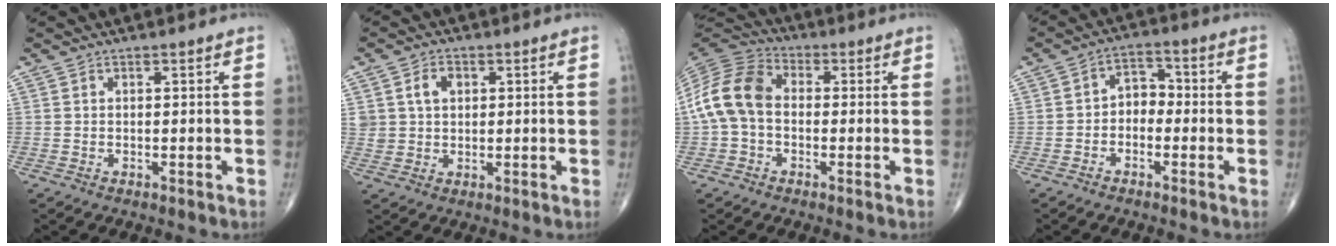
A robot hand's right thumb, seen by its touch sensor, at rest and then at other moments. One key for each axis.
{"total": 4.8, "fx": 1.4, "fy": 3.7, "fz": 2.7, "tx": -0.034, "ty": 0.000, "tz": 0.027}
{"total": 11.7, "fx": -0.6, "fy": 8.3, "fz": 8.2, "tx": -0.162, "ty": 0.032, "tz": -0.026}
{"total": 4.8, "fx": -1.3, "fy": 3.6, "fz": 2.9, "tx": -0.024, "ty": 0.028, "tz": -0.037}